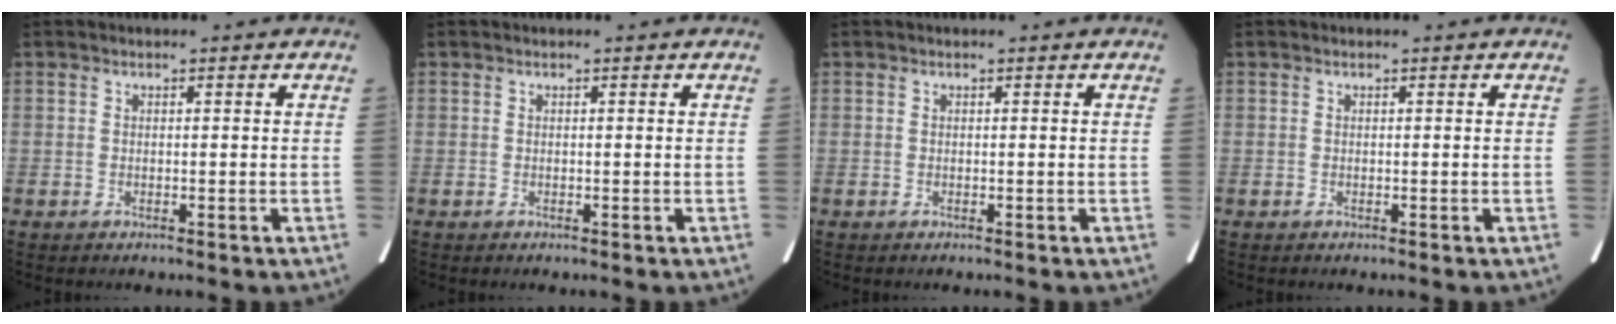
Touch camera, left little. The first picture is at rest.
{"total": 0.0}
{"total": 0.0}
{"total": 0.0}